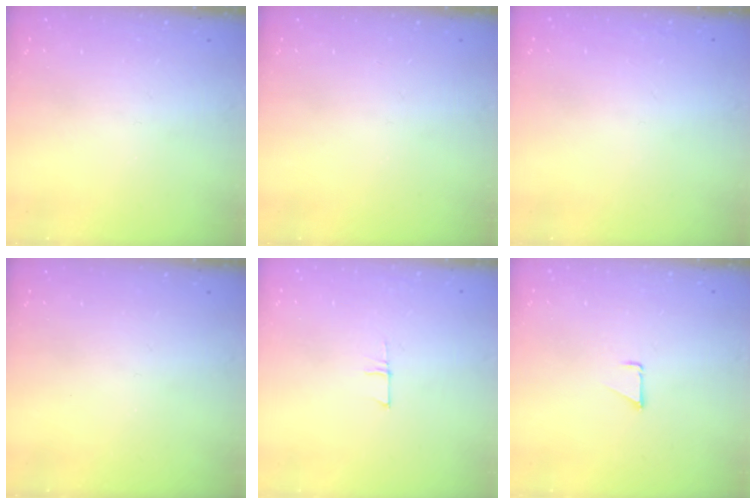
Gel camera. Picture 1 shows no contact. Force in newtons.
{"total": 0.0}
{"total": 1.6, "press": 1.5, "slide": 0.1}
{"total": 0.0}
{"total": 4.8, "press": 4.8, "slide": 0.3}
{"total": 0.9, "press": 0.9, "slide": 0.1}